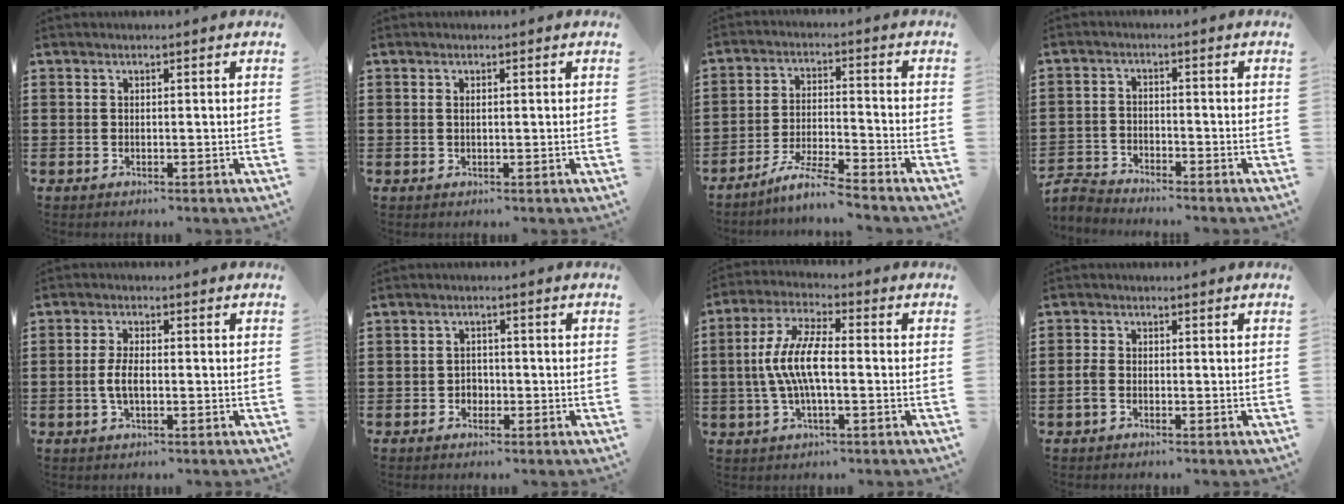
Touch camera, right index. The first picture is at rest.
{"total": 0.7, "force": [0.1, 0.2, 0.7], "torque": [-0.015, -0.002, 0.003]}
{"total": 6.1, "force": [-5.5, -0.5, 2.6], "torque": [-0.064, -0.015, -0.109]}
{"total": 3.2, "force": [-3.2, 0.3, 0.0], "torque": [-0.015, -0.002, -0.071]}
{"total": 3.7, "force": [-0.6, 1.5, 3.3], "torque": [-0.082, -0.004, -0.018]}
{"total": 1.9, "force": [-1.0, 1.5, 0.6], "torque": [-0.016, 0.000, -0.022]}
{"total": 8.5, "force": [-0.9, 2.5, 8.1], "torque": [-0.184, -0.011, -0.025]}
{"total": 1.9, "force": [-0.8, 1.0, 1.3], "torque": [-0.042, -0.006, -0.020]}